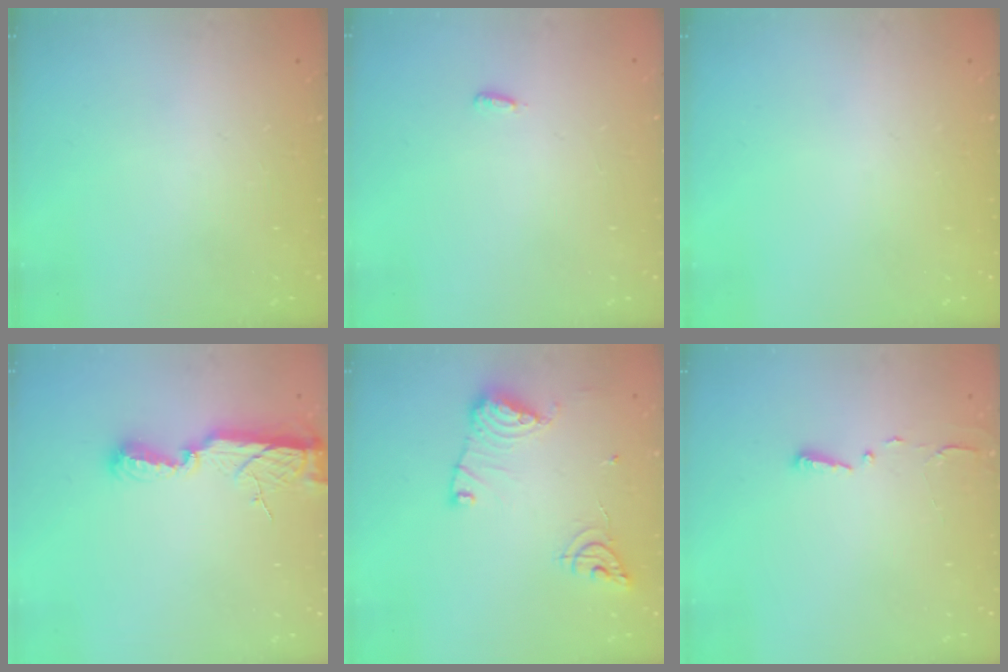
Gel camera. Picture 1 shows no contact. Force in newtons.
{"total": 2.7, "press": 2.6, "slide": 0.9}
{"total": 0.0}
{"total": 8.4, "press": 8.4, "slide": 0.5}
{"total": 13.4, "press": 13.3, "slide": 1.4}
{"total": 2.7, "press": 2.7, "slide": 0.4}